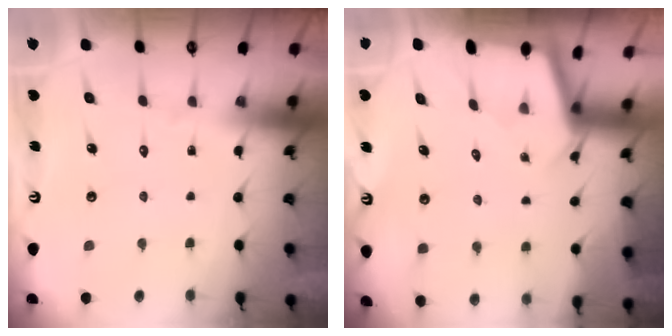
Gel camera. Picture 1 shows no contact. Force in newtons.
{"total": 2.1, "press": 2.1, "slide": 0.1}